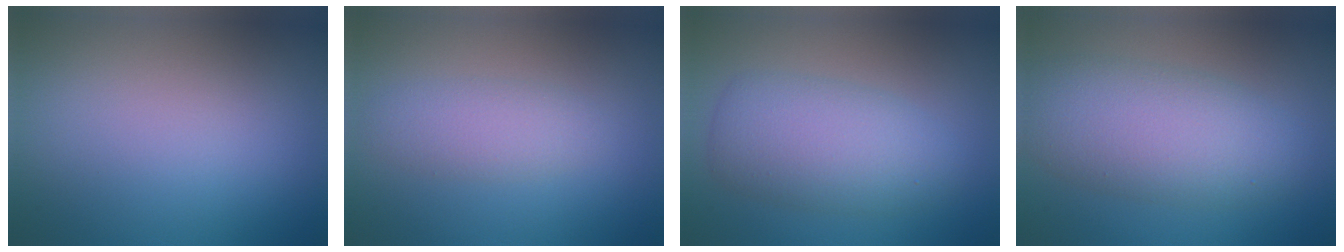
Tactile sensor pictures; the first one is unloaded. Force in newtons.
{"total": 2.2, "press": 2.2, "slide": 0.0}
{"total": 5.0, "press": 5.0, "slide": 0.2}
{"total": 6.7, "press": 6.7, "slide": 0.1}